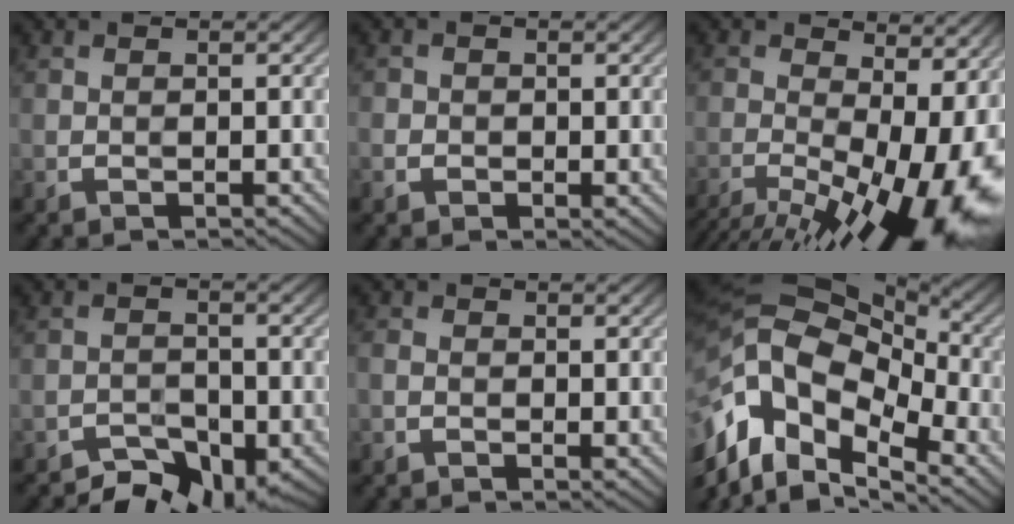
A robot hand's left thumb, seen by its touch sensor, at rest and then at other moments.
{"total": 1.9, "force": [-0.5, 1.6, 0.9], "torque": [-0.014, -0.006, -0.007]}
{"total": 17.2, "force": [-5.8, 7.4, 14.3], "torque": [-0.186, 0.002, -0.068]}
{"total": 5.0, "force": [-4.2, 1.7, 2.2], "torque": [-0.022, 0.005, -0.069]}
{"total": 1.8, "force": [-0.5, 1.1, 1.3], "torque": [-0.029, -0.002, -0.010]}
{"total": 16.5, "force": [-6.2, 10.2, 11.4], "torque": [-0.256, -0.014, -0.105]}